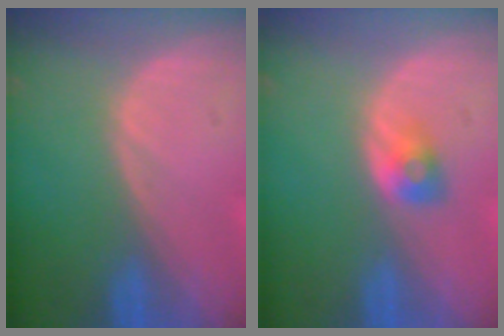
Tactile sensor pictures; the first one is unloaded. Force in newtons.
{"total": 2.5, "press": 2.3, "slide": 0.9}